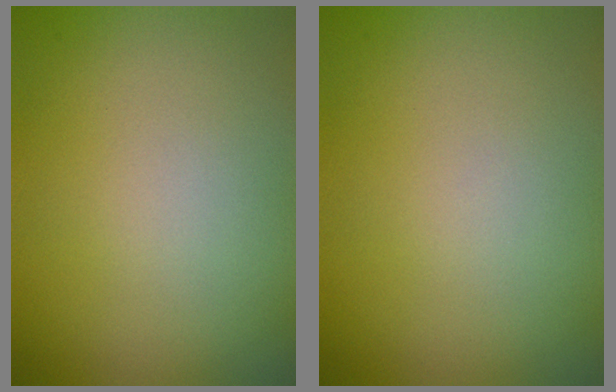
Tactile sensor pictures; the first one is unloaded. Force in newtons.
{"total": 0.0}